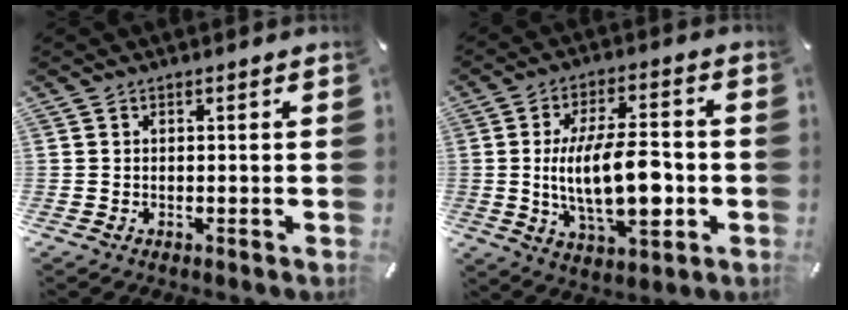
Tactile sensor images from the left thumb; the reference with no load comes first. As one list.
[{"total": 18.0, "force": [-2.0, 7.8, 16.1], "torque": [-0.291, -0.008, -0.036]}]